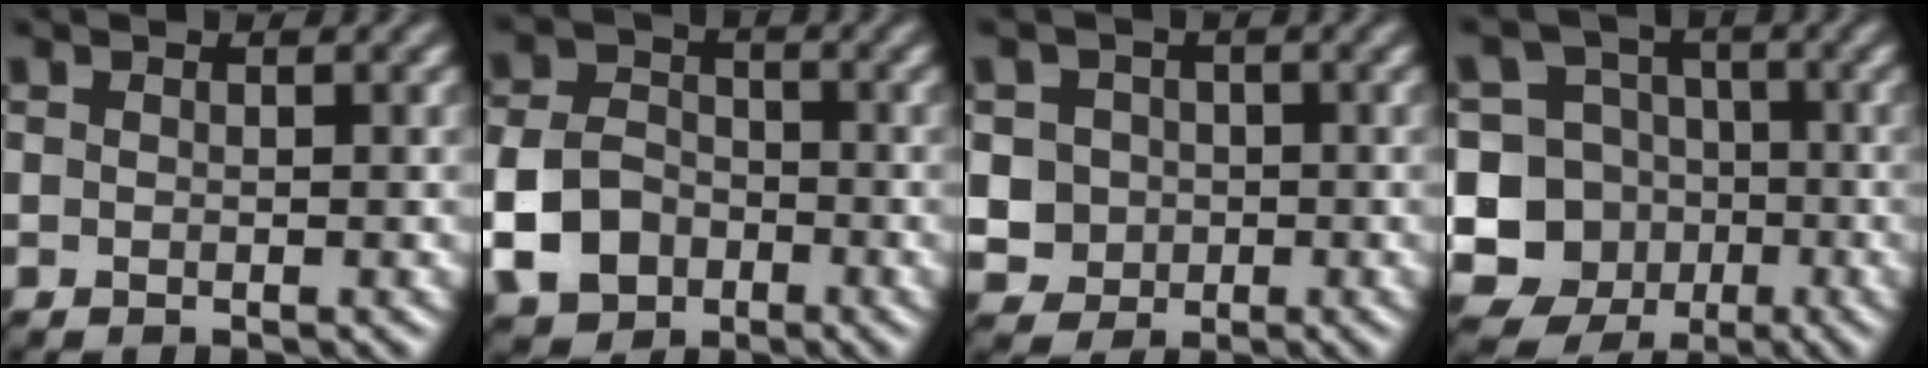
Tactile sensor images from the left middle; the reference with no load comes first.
{"total": 5.7, "force": [-2.3, 4.4, 2.7], "torque": [-0.058, -0.002, -0.054]}
{"total": 3.7, "force": [0.1, 3.5, 1.1], "torque": [-0.011, 0.005, -0.002]}
{"total": 9.7, "force": [-2.5, 8.8, 3.1], "torque": [-0.054, -0.002, -0.061]}